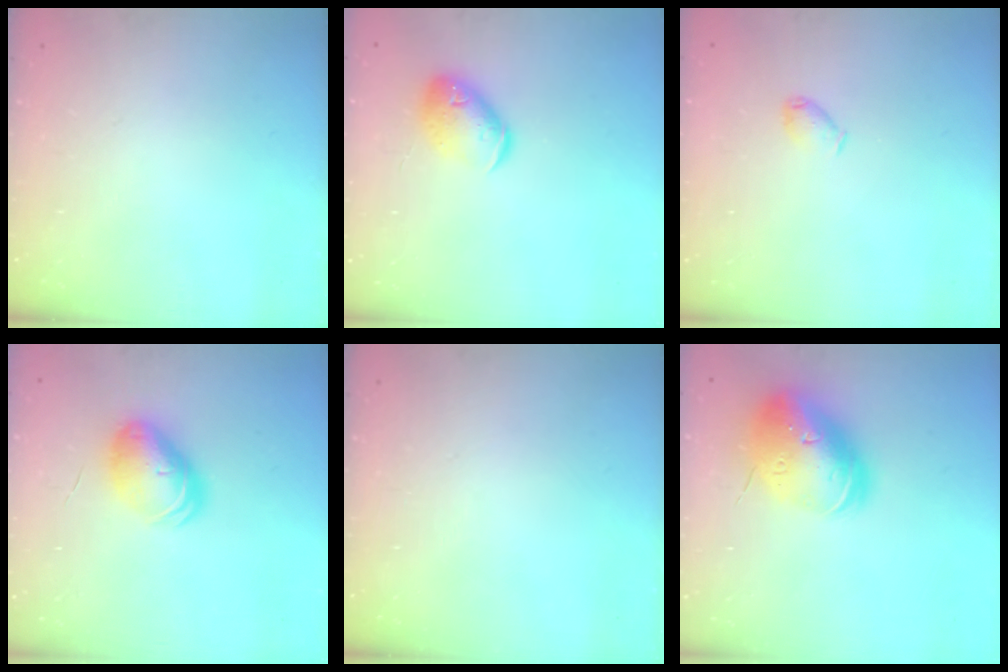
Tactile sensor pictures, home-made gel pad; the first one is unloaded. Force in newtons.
{"total": 10.8, "press": 10.7, "slide": 1.4}
{"total": 4.0, "press": 3.9, "slide": 0.8}
{"total": 9.4, "press": 9.3, "slide": 1.6}
{"total": 0.0}
{"total": 21.6, "press": 21.3, "slide": 3.4}